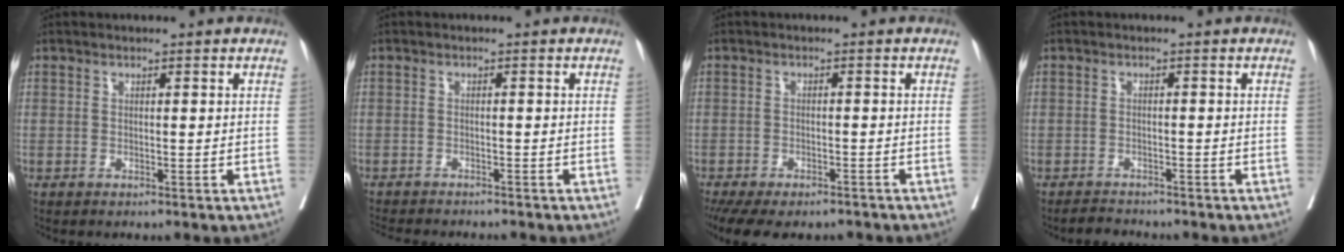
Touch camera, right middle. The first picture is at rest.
{"total": 8.8, "force": [-8.0, 1.4, 3.3], "torque": [-0.051, -0.011, -0.109]}
{"total": 12.9, "force": [-10.2, 5.1, 6.1], "torque": [-0.144, -0.014, -0.135]}
{"total": 2.2, "force": [-2.2, 0.5, 0.0], "torque": [-0.009, -0.009, -0.036]}